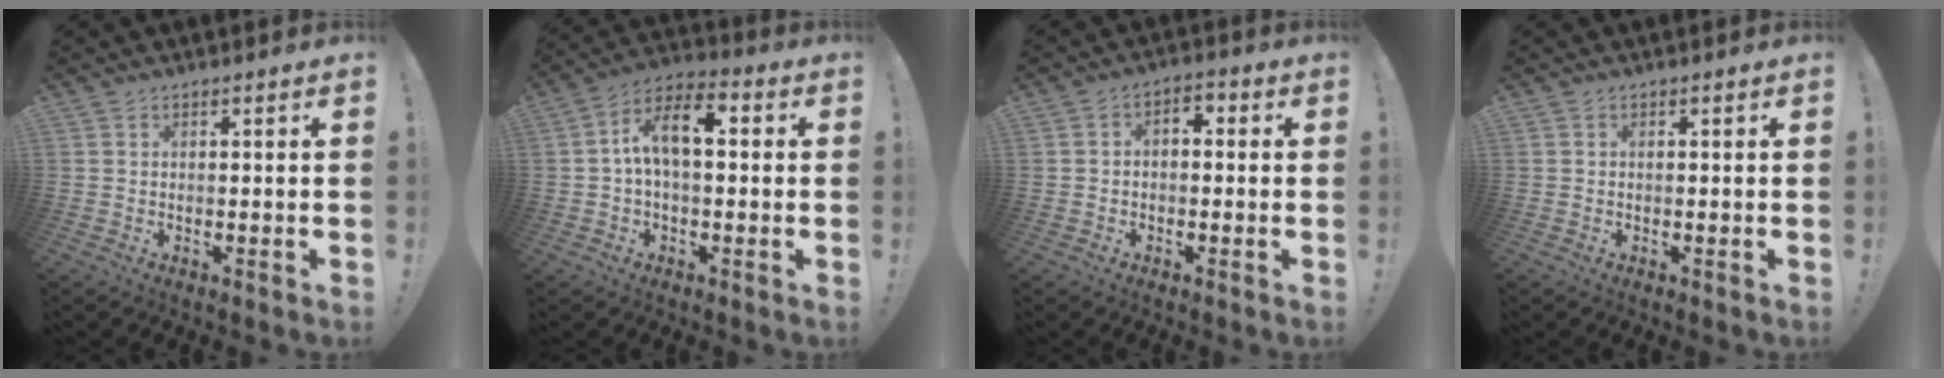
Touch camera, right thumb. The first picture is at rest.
{"total": 11.1, "force": [1.7, 5.7, 9.3], "torque": [-0.159, 0.011, 0.032]}
{"total": 3.2, "force": [-1.8, 1.9, 1.9], "torque": [-0.021, 0.008, -0.034]}
{"total": 0.0}